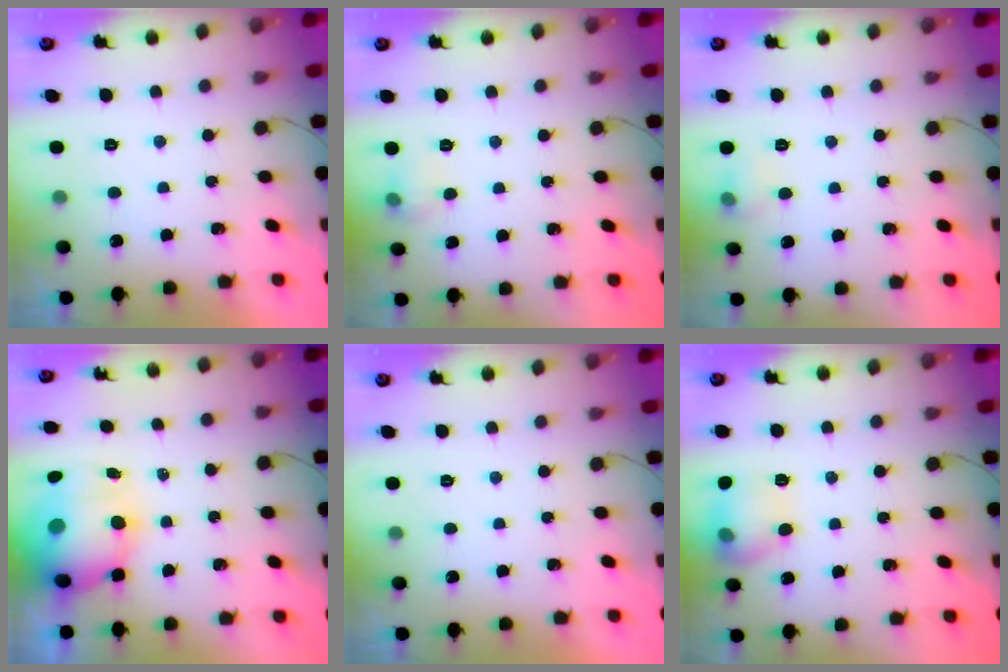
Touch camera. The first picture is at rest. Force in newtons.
{"total": 6.3, "press": 4.8, "slide": 4.0}
{"total": 5.5, "press": 4.9, "slide": 2.4}
{"total": 14.0, "press": 13.6, "slide": 3.4}
{"total": 0.0}
{"total": 12.0, "press": 12.0, "slide": 1.0}